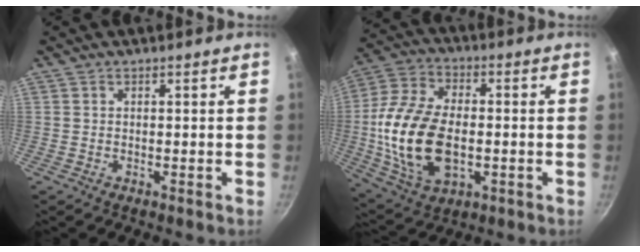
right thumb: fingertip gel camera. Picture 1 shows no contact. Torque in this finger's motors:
{"motor_torque": [-0.59, 1.71, 2.01, 0.00, 0.21]}